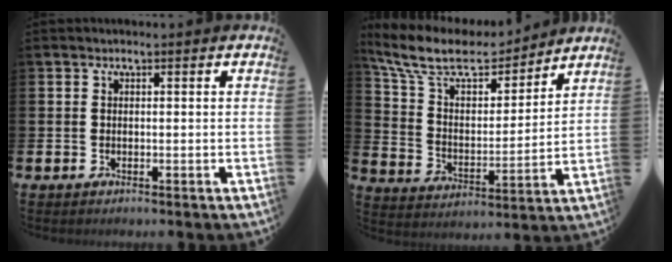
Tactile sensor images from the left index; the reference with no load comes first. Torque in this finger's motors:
{"motor_torque": [1.06, -1.08, 0.40, 0.07]}